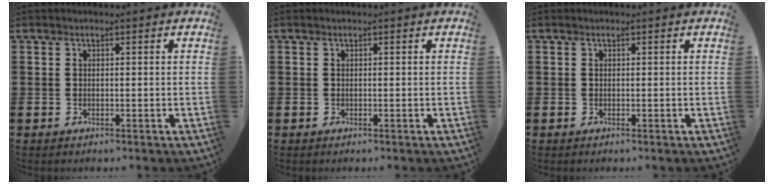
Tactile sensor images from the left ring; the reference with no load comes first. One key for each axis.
{"total": 0.0}
{"total": 0.0}